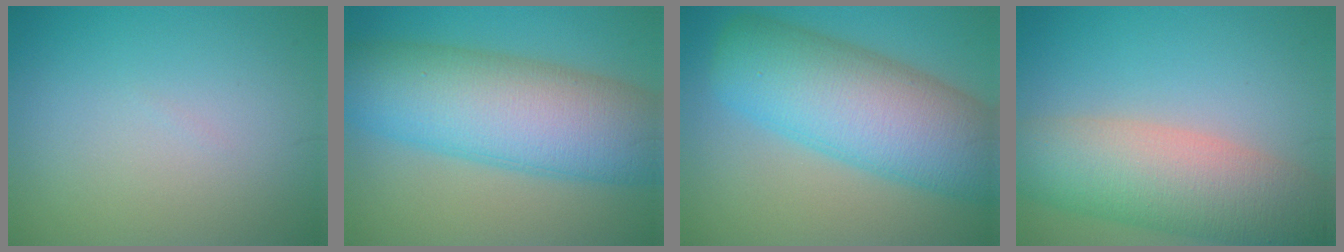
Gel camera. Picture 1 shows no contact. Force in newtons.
{"total": 12.1, "press": 12.1, "slide": 0.3}
{"total": 11.8, "press": 11.8, "slide": 0.3}
{"total": 9.4, "press": 9.4, "slide": 0.4}